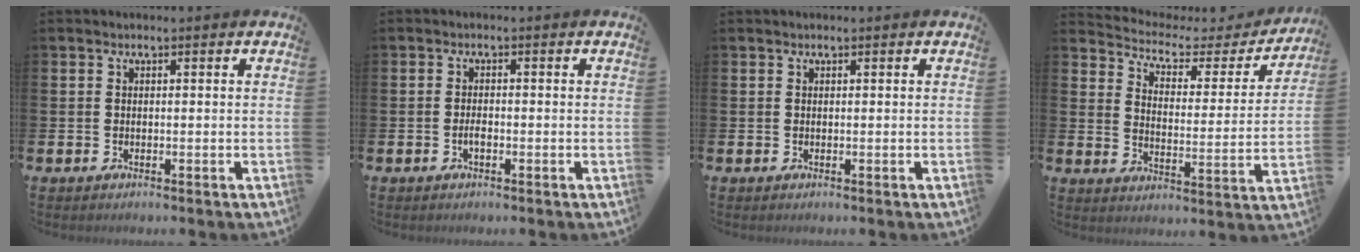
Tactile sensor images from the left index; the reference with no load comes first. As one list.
[{"total": 1.4, "force": [-0.7, 0.5, 1.1], "torque": [-0.028, 0.003, -0.012]}, {"total": 0.0}, {"total": 4.6, "force": [3.7, 2.3, 1.5], "torque": [-0.048, -0.030, 0.050]}]